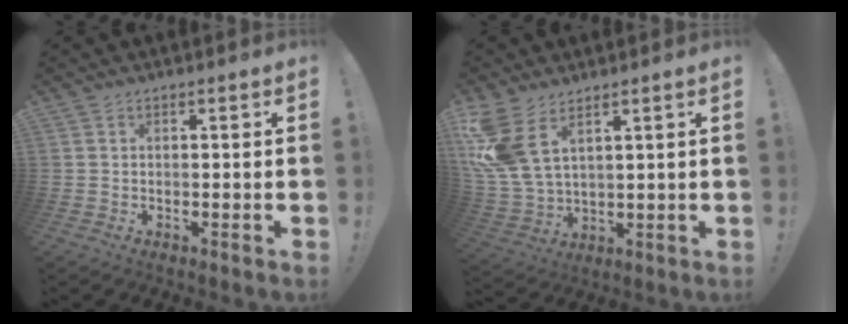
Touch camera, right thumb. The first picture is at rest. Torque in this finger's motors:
{"motor_torque": [0.29, 0.38, 0.44, 0.05, 0.20]}